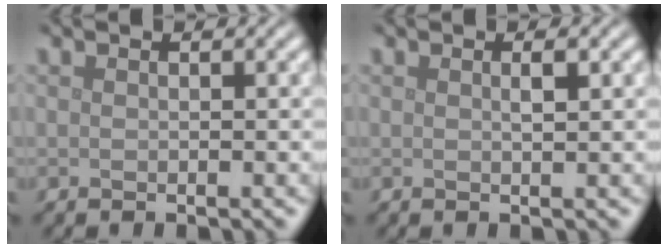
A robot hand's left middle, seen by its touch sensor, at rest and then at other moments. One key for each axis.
{"total": 1.0, "fx": 0.4, "fy": 0.2, "fz": 1.0, "tx": -0.016, "ty": 0.002, "tz": 0.005}